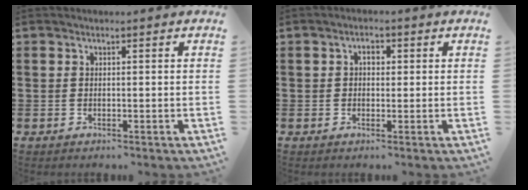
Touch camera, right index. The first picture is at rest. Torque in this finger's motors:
{"motor_torque": [0.55, 0.38, 0.01, 0.04]}